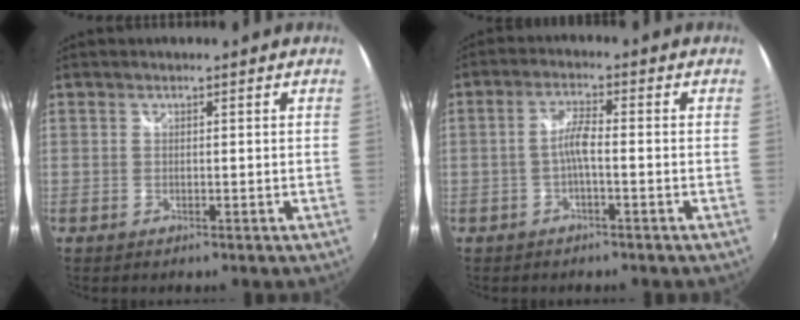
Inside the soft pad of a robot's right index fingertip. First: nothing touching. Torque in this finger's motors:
{"motor_torque": [0.56, -0.08, 0.16, 0.06]}